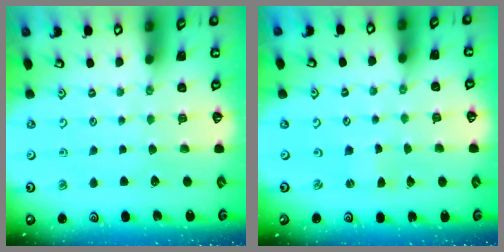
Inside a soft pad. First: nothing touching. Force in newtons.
{"total": 0.0}